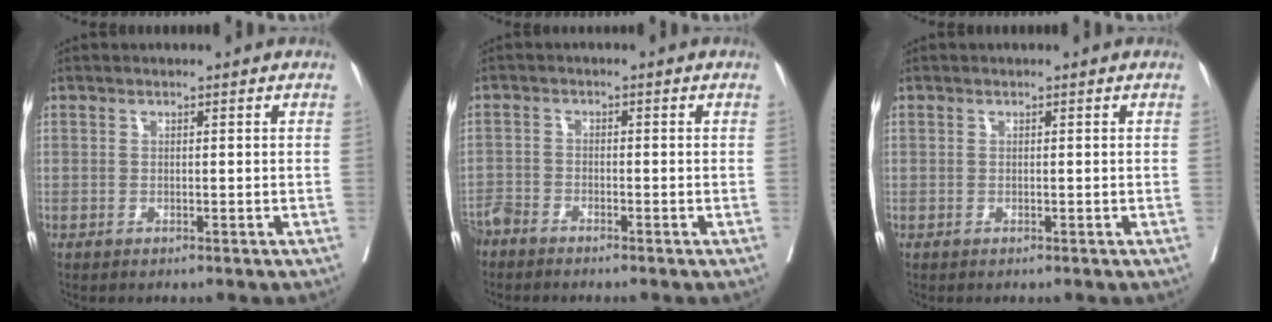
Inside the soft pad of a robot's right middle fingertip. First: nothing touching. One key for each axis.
{"total": 3.3, "fx": -3.1, "fy": 0.8, "fz": 0.7, "tx": -0.008, "ty": -0.007, "tz": -0.064}
{"total": 0.0}